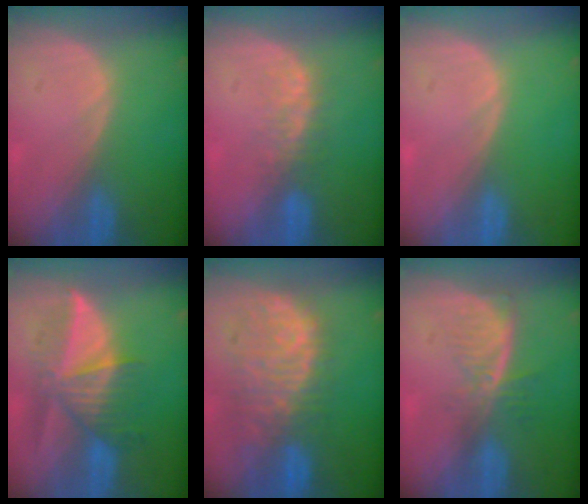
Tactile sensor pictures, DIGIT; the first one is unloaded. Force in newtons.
{"total": 3.3, "press": 3.0, "slide": 1.4}
{"total": 0.0}
{"total": 7.7, "press": 7.5, "slide": 1.8}
{"total": 11.0, "press": 9.6, "slide": 5.4}
{"total": 5.9, "press": 5.0, "slide": 3.1}